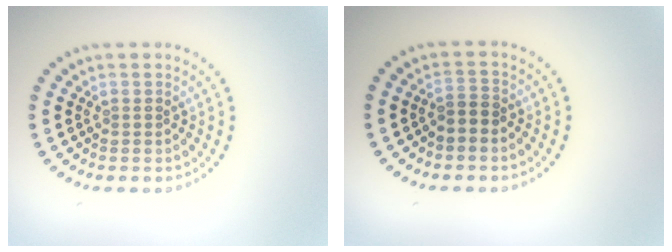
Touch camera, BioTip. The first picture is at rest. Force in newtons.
{"total": 1.6, "press": 1.4, "slide": 0.8}